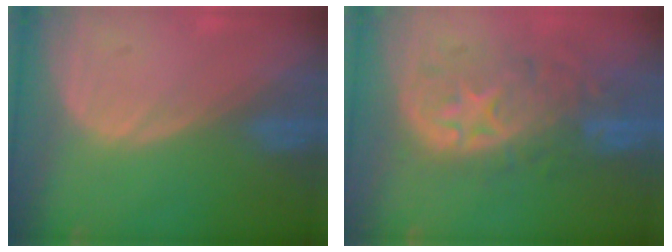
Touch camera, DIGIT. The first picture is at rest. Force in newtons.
{"total": 10.4, "press": 9.4, "slide": 4.3}